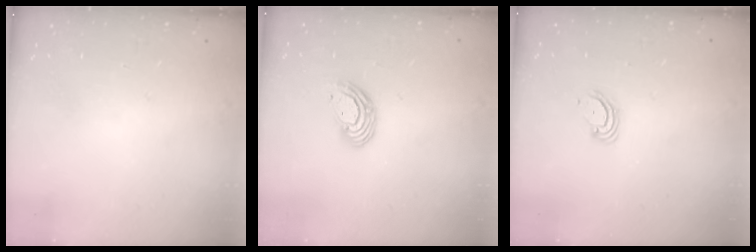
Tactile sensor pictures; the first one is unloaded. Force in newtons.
{"total": 8.4, "press": 8.3, "slide": 1.4}
{"total": 3.9, "press": 3.9, "slide": 0.2}